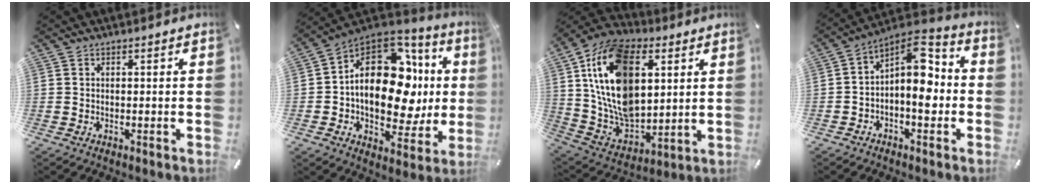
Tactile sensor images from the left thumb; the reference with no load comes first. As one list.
[{"total": 22.7, "force": [2.2, 14.3, 17.5], "torque": [-0.274, -0.025, 0.038]}, {"total": 22.3, "force": [6.3, 15.1, 15.2], "torque": [-0.329, -0.022, 0.107]}, {"total": 11.2, "force": [0.1, 6.7, 9.0], "torque": [-0.129, -0.020, -0.001]}]